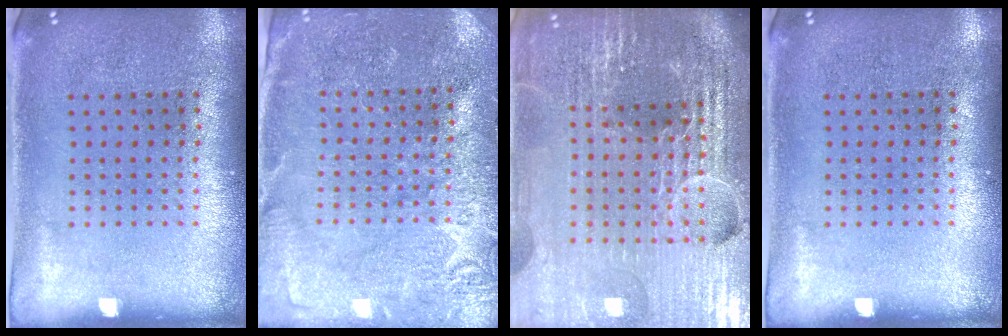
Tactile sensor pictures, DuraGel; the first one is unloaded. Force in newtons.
{"total": 3.1, "press": 3.1, "slide": 0.4}
{"total": 6.7, "press": 5.9, "slide": 3.1}
{"total": 0.0}